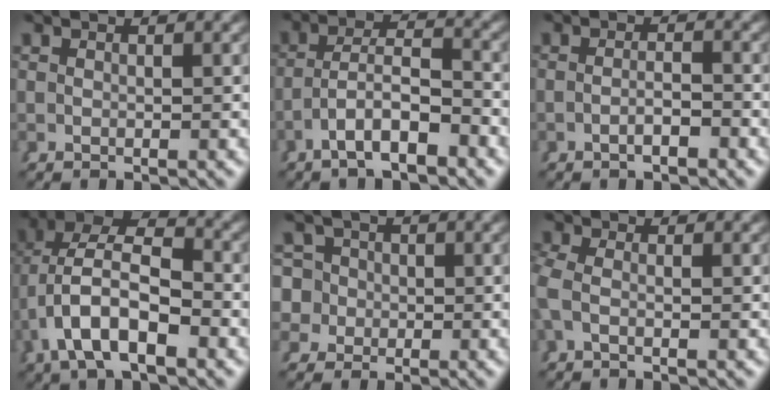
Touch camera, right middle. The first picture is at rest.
{"total": 4.2, "force": [-2.2, 1.5, 3.3], "torque": [-0.056, -0.011, -0.032]}
{"total": 1.9, "force": [-1.4, 0.2, 1.2], "torque": [-0.016, -0.001, -0.027]}
{"total": 7.7, "force": [0.0, 5.0, 5.8], "torque": [-0.119, -0.015, 0.002]}
{"total": 6.4, "force": [-0.5, 6.0, 1.9], "torque": [-0.049, -0.024, -0.005]}
{"total": 1.7, "force": [-0.2, 0.9, 1.4], "torque": [-0.043, -0.004, -0.005]}